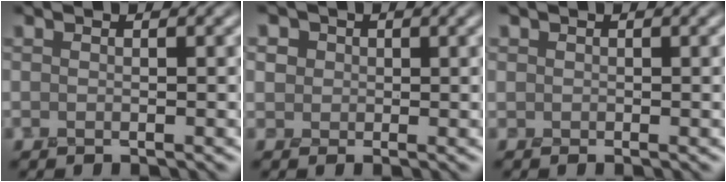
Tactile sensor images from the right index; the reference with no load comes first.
{"total": 3.2, "force": [1.1, 2.8, 1.2], "torque": [-0.024, 0.007, 0.009]}
{"total": 0.8, "force": [0.0, 0.8, 0.1], "torque": [0.001, -0.002, -0.005]}